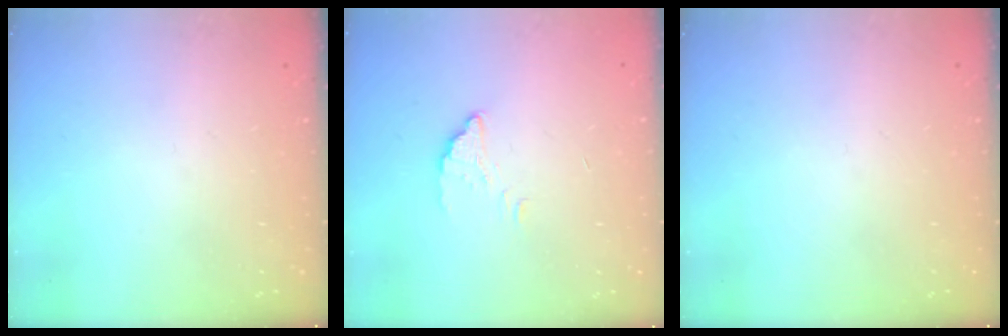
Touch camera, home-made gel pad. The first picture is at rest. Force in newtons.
{"total": 1.5, "press": 1.5, "slide": 0.1}
{"total": 0.0}